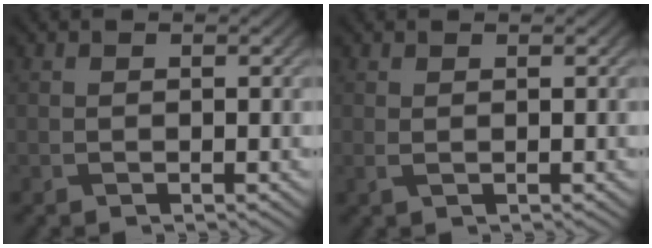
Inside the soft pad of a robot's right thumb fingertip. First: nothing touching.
{"total": 0.7, "force": [0.3, 0.2, 0.6], "torque": [-0.015, 0.002, 0.007]}